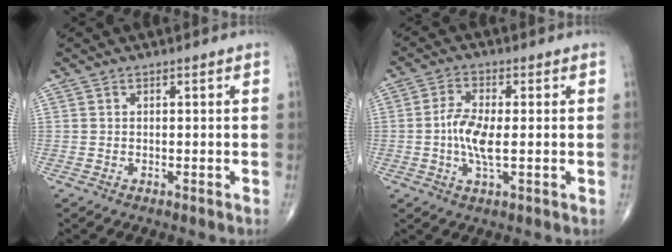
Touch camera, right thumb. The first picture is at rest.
{"total": 6.8, "force": [-0.5, 2.2, 6.4], "torque": [-0.140, -0.004, -0.016]}